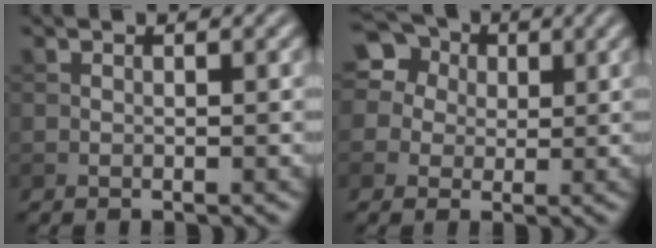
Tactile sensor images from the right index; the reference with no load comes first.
{"total": 10.9, "force": [4.9, 8.8, 4.3], "torque": [-0.122, 0.036, 0.068]}